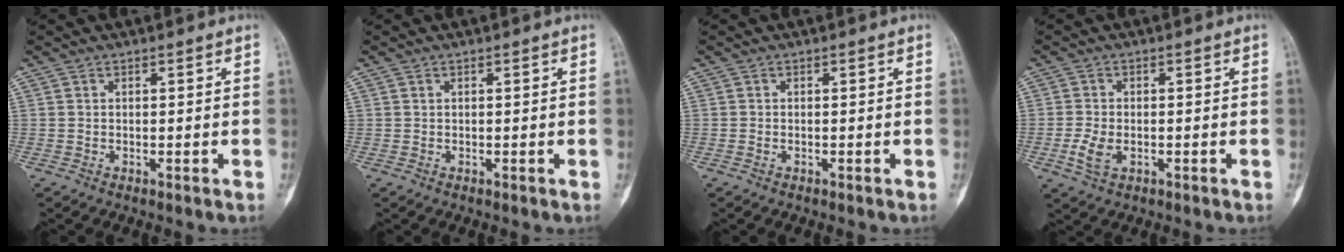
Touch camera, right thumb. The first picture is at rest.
{"total": 0.0}
{"total": 0.0}
{"total": 4.3, "force": [-1.2, 2.6, 3.2], "torque": [-0.072, 0.002, -0.021]}